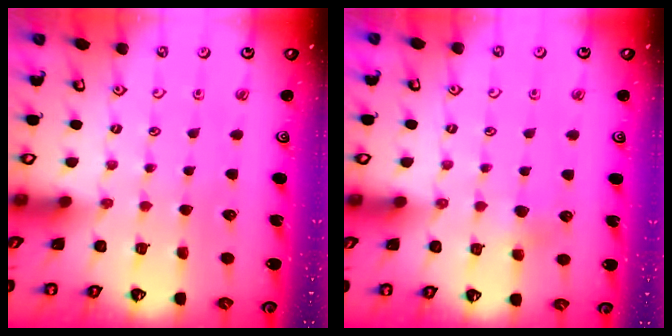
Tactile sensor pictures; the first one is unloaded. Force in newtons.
{"total": 2.6, "press": 2.6, "slide": 0.5}